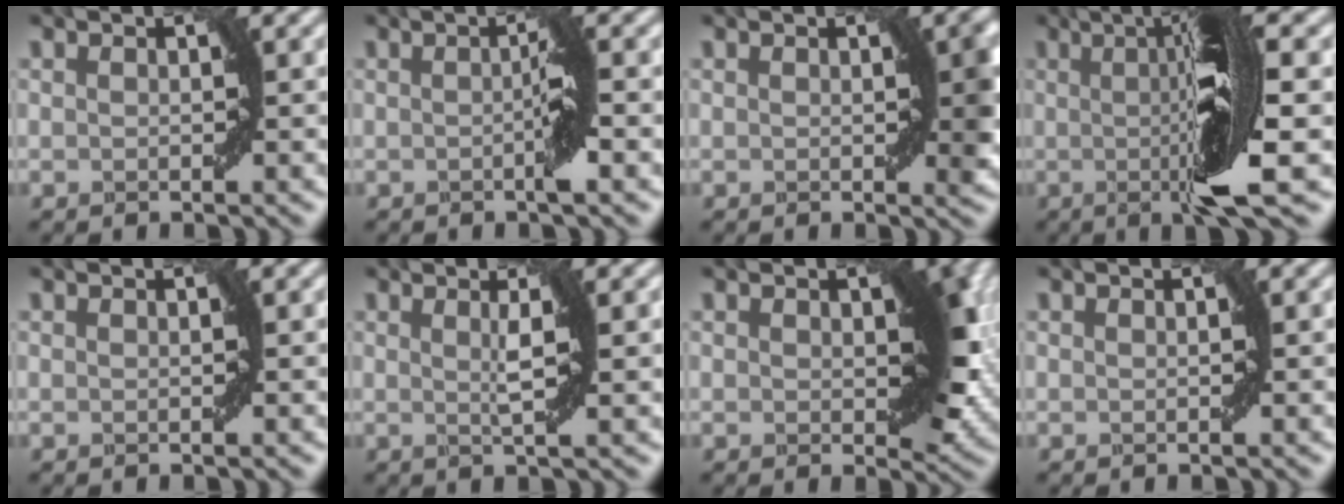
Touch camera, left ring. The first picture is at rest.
{"total": 2.2, "force": [-0.3, -0.1, 2.2], "torque": [-0.038, -0.002, -0.005]}
{"total": 2.2, "force": [0.2, 0.5, 2.1], "torque": [-0.022, -0.003, 0.004]}
{"total": 8.9, "force": [0.1, 1.4, 8.8], "torque": [-0.130, -0.008, 0.002]}
{"total": 0.0}
{"total": 2.5, "force": [0.5, 0.2, 2.5], "torque": [-0.041, 0.000, 0.007]}
{"total": 4.8, "force": [0.3, 2.8, 3.9], "torque": [-0.044, -0.005, 0.009]}
{"total": 0.0}